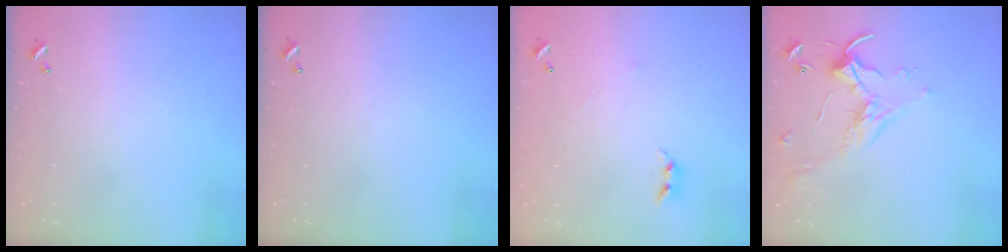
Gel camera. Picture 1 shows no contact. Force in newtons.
{"total": 0.0}
{"total": 5.5, "press": 5.5, "slide": 0.7}
{"total": 0.7, "press": 0.6, "slide": 0.4}